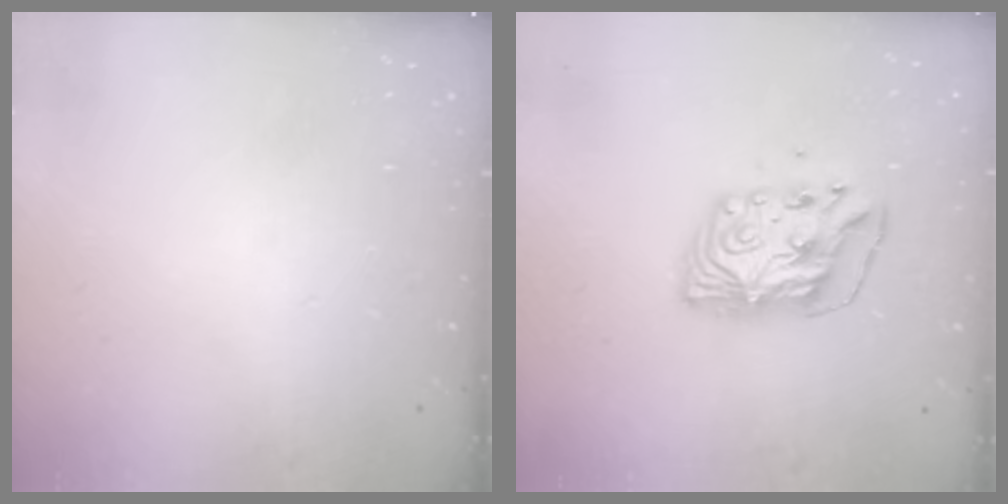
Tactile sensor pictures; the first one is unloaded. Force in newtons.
{"total": 9.3, "press": 9.3, "slide": 0.8}